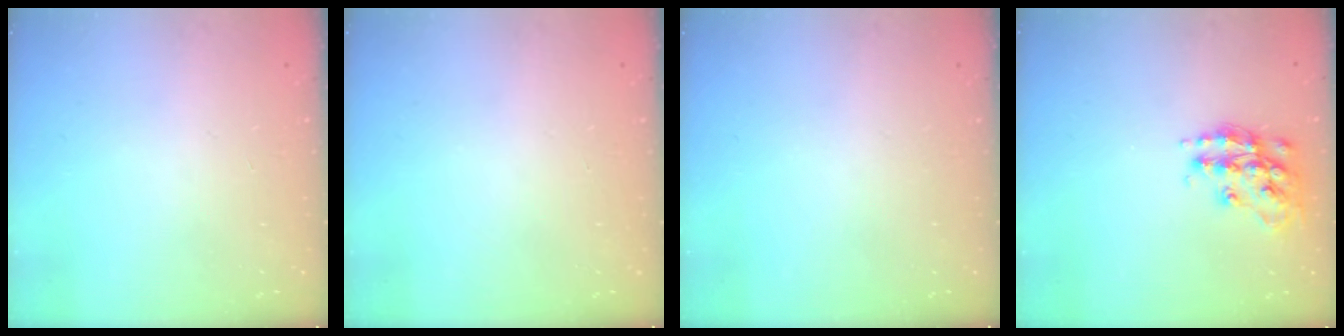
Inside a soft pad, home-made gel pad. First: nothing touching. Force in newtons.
{"total": 0.0}
{"total": 0.0}
{"total": 15.1, "press": 15.0, "slide": 1.0}